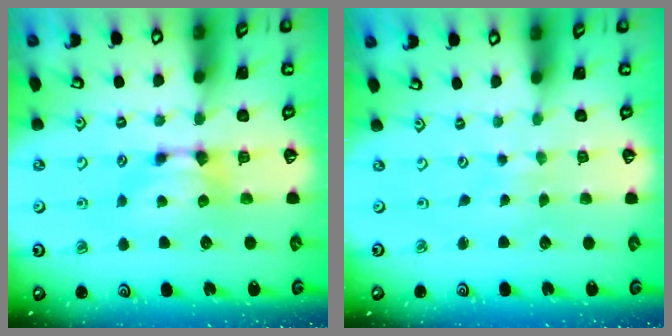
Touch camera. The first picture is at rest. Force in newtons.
{"total": 5.1, "press": 5.1, "slide": 0.2}